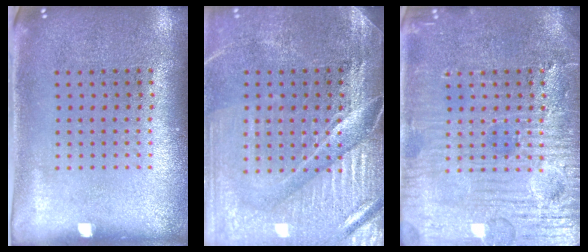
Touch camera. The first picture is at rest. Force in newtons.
{"total": 4.4, "press": 3.9, "slide": 1.9}
{"total": 6.1, "press": 6.1, "slide": 0.6}